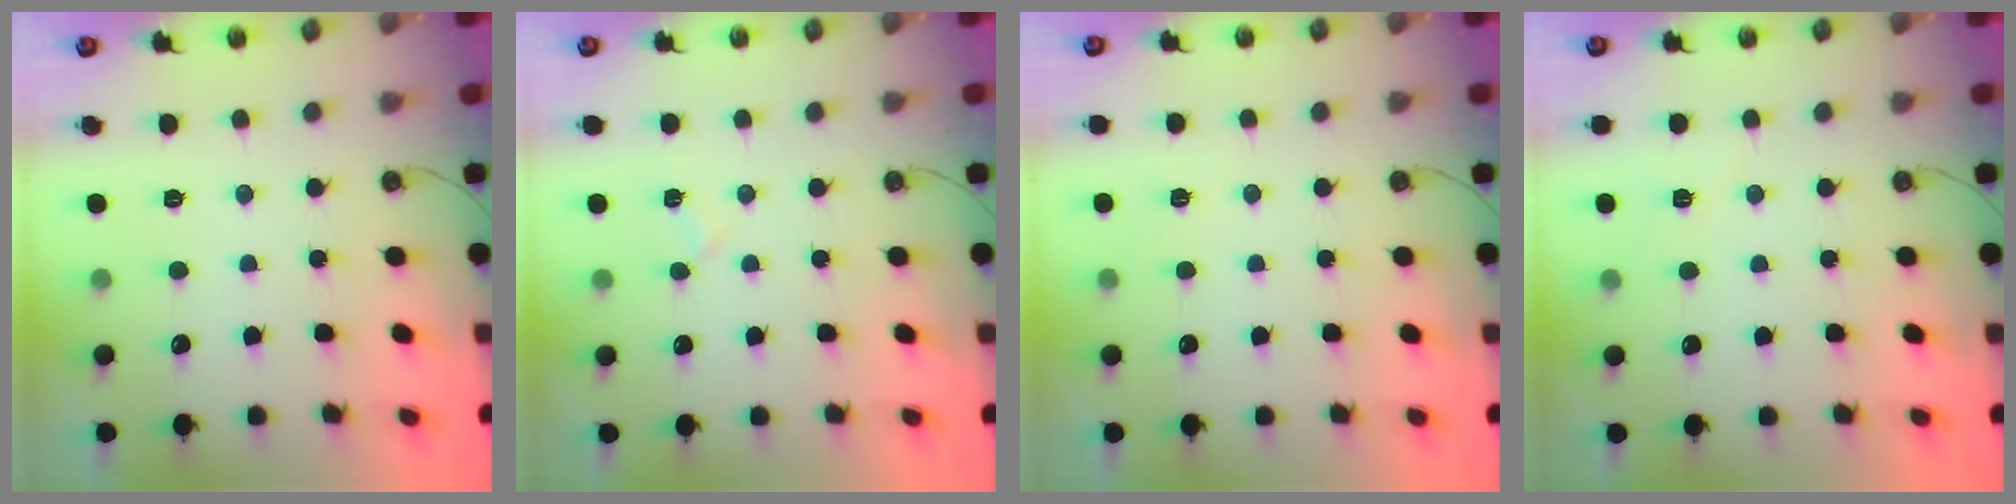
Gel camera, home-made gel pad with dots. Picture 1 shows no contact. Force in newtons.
{"total": 4.7, "press": 4.2, "slide": 2.1}
{"total": 2.7, "press": 2.5, "slide": 0.9}
{"total": 2.6, "press": 2.3, "slide": 1.2}